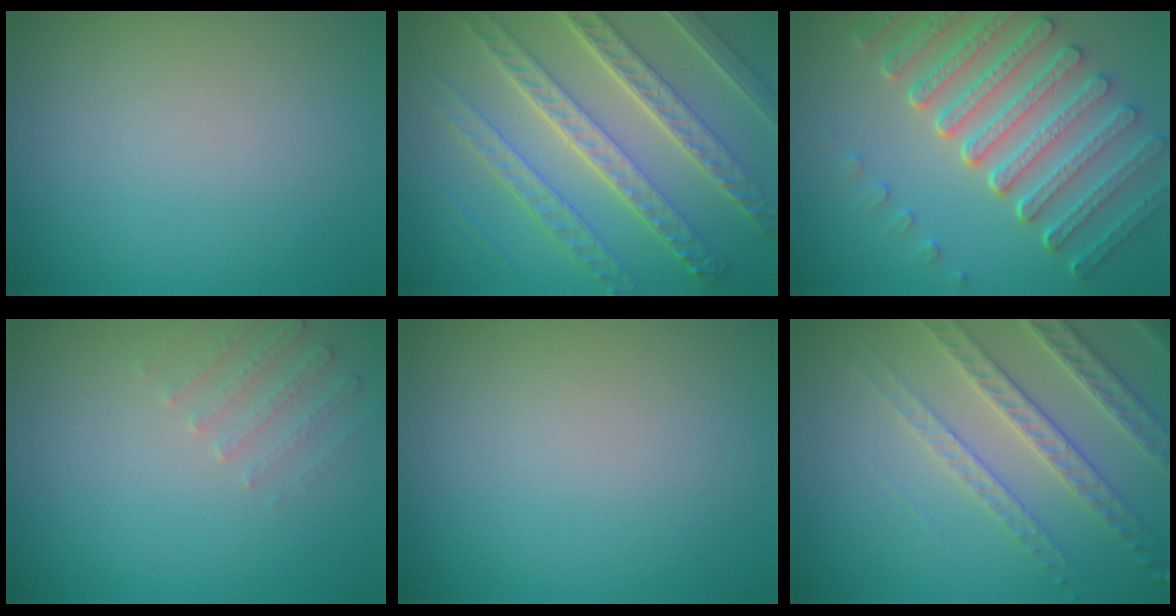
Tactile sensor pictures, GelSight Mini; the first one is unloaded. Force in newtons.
{"total": 8.2, "press": 6.4, "slide": 5.1}
{"total": 7.3, "press": 5.5, "slide": 4.9}
{"total": 1.6, "press": 1.6, "slide": 0.4}
{"total": 0.0}
{"total": 4.4, "press": 3.7, "slide": 2.4}